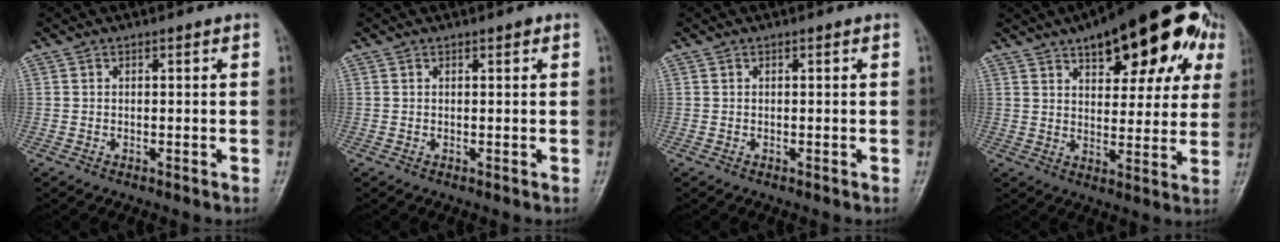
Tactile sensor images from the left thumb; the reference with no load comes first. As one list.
[{"total": 0.9, "force": [0.5, 0.5, 0.5], "torque": [0.001, 0.000, 0.003]}, {"total": 0.0}, {"total": 23.0, "force": [11.8, 9.8, 17.2], "torque": [-0.203, -0.004, 0.162]}]